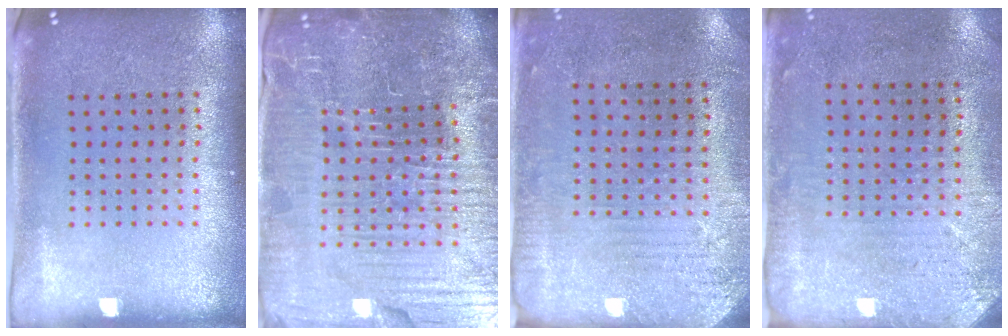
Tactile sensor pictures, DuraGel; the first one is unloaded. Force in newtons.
{"total": 7.2, "press": 6.3, "slide": 3.4}
{"total": 2.9, "press": 2.4, "slide": 1.6}
{"total": 3.0, "press": 2.4, "slide": 1.8}